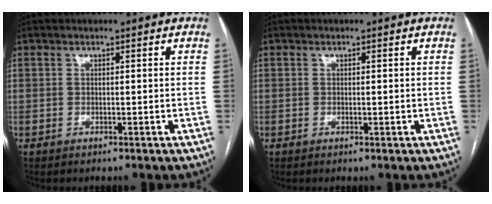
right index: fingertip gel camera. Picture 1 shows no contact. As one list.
[{"total": 0.6, "force": [-0.1, 0.2, 0.6], "torque": [-0.010, -0.002, 0.001]}]